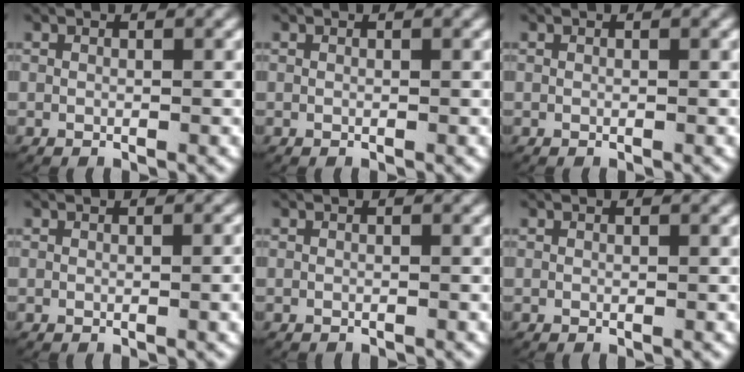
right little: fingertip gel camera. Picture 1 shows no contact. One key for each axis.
{"total": 0.0}
{"total": 0.0}
{"total": 0.6, "fx": -0.1, "fy": 0.0, "fz": 0.6, "tx": -0.006, "ty": 0.003, "tz": -0.002}
{"total": 0.0}
{"total": 0.0}